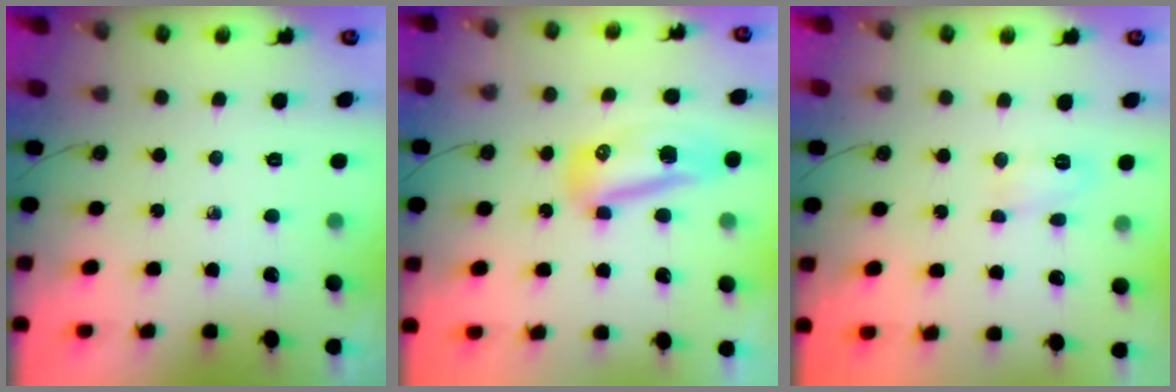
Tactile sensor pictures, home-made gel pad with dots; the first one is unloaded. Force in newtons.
{"total": 17.5, "press": 12.4, "slide": 12.4}
{"total": 5.1, "press": 5.0, "slide": 1.3}